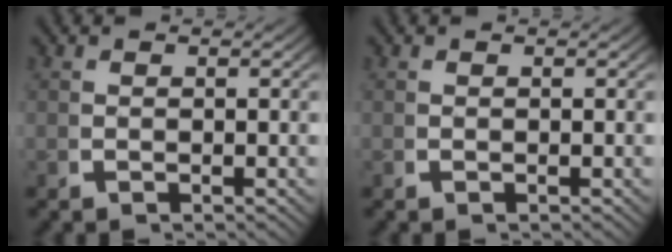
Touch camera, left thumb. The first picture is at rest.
{"total": 0.0}